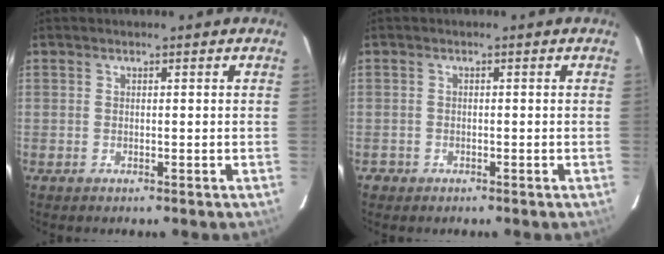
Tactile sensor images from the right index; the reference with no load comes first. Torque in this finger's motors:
{"motor_torque": [-0.01, 0.06, -0.48, -0.07]}